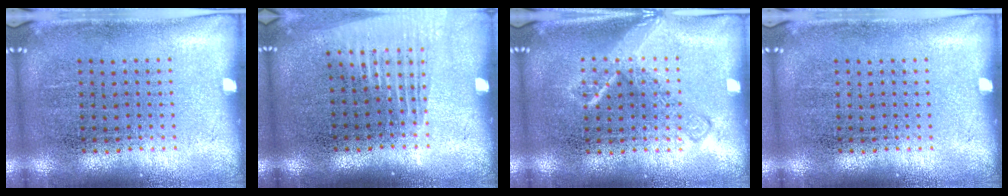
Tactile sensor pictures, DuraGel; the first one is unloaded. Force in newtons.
{"total": 1.4, "press": 1.2, "slide": 0.7}
{"total": 2.2, "press": 2.2, "slide": 0.3}
{"total": 0.0}